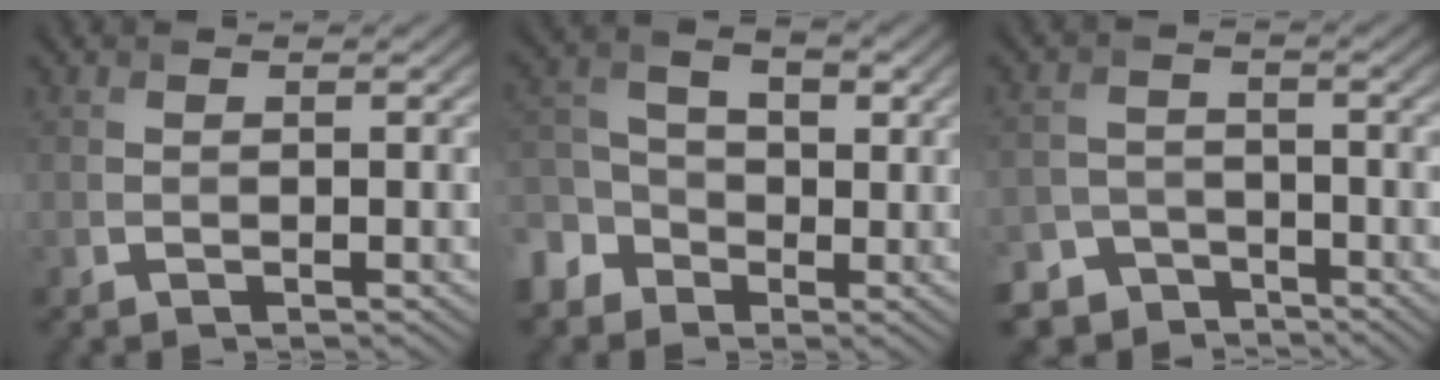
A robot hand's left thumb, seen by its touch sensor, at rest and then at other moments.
{"total": 6.5, "force": [-2.5, 5.0, 3.2], "torque": [-0.079, 0.001, -0.063]}
{"total": 6.8, "force": [-5.3, 4.2, 0.9], "torque": [-0.017, -0.011, -0.094]}